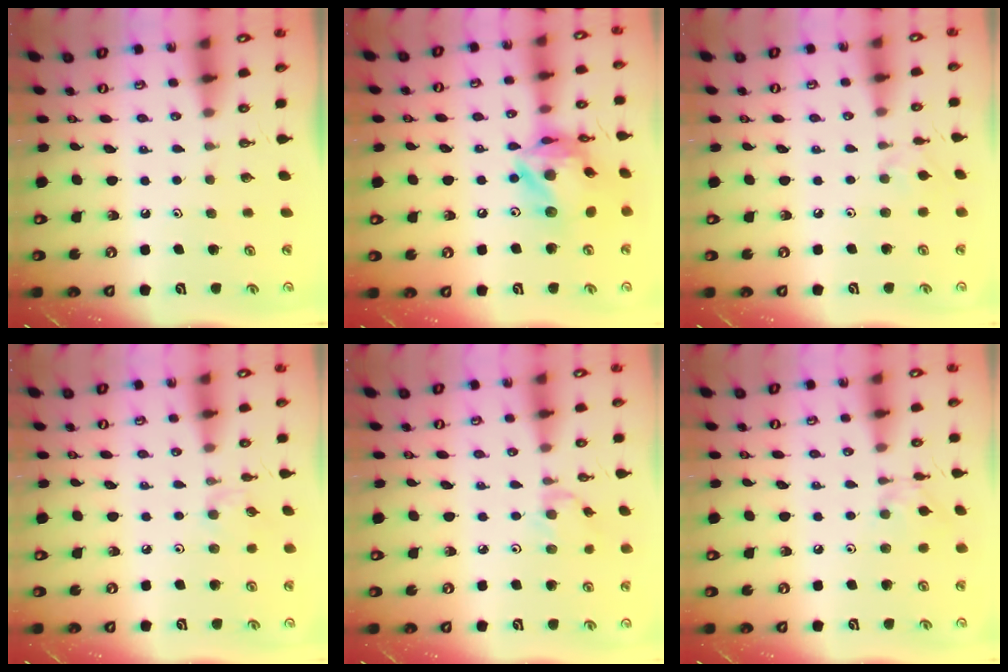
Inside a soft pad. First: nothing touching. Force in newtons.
{"total": 17.3, "press": 17.2, "slide": 1.9}
{"total": 2.2, "press": 2.1, "slide": 0.5}
{"total": 1.7, "press": 1.7, "slide": 0.4}
{"total": 0.6, "press": 0.5, "slide": 0.3}
{"total": 2.4, "press": 2.4, "slide": 0.2}